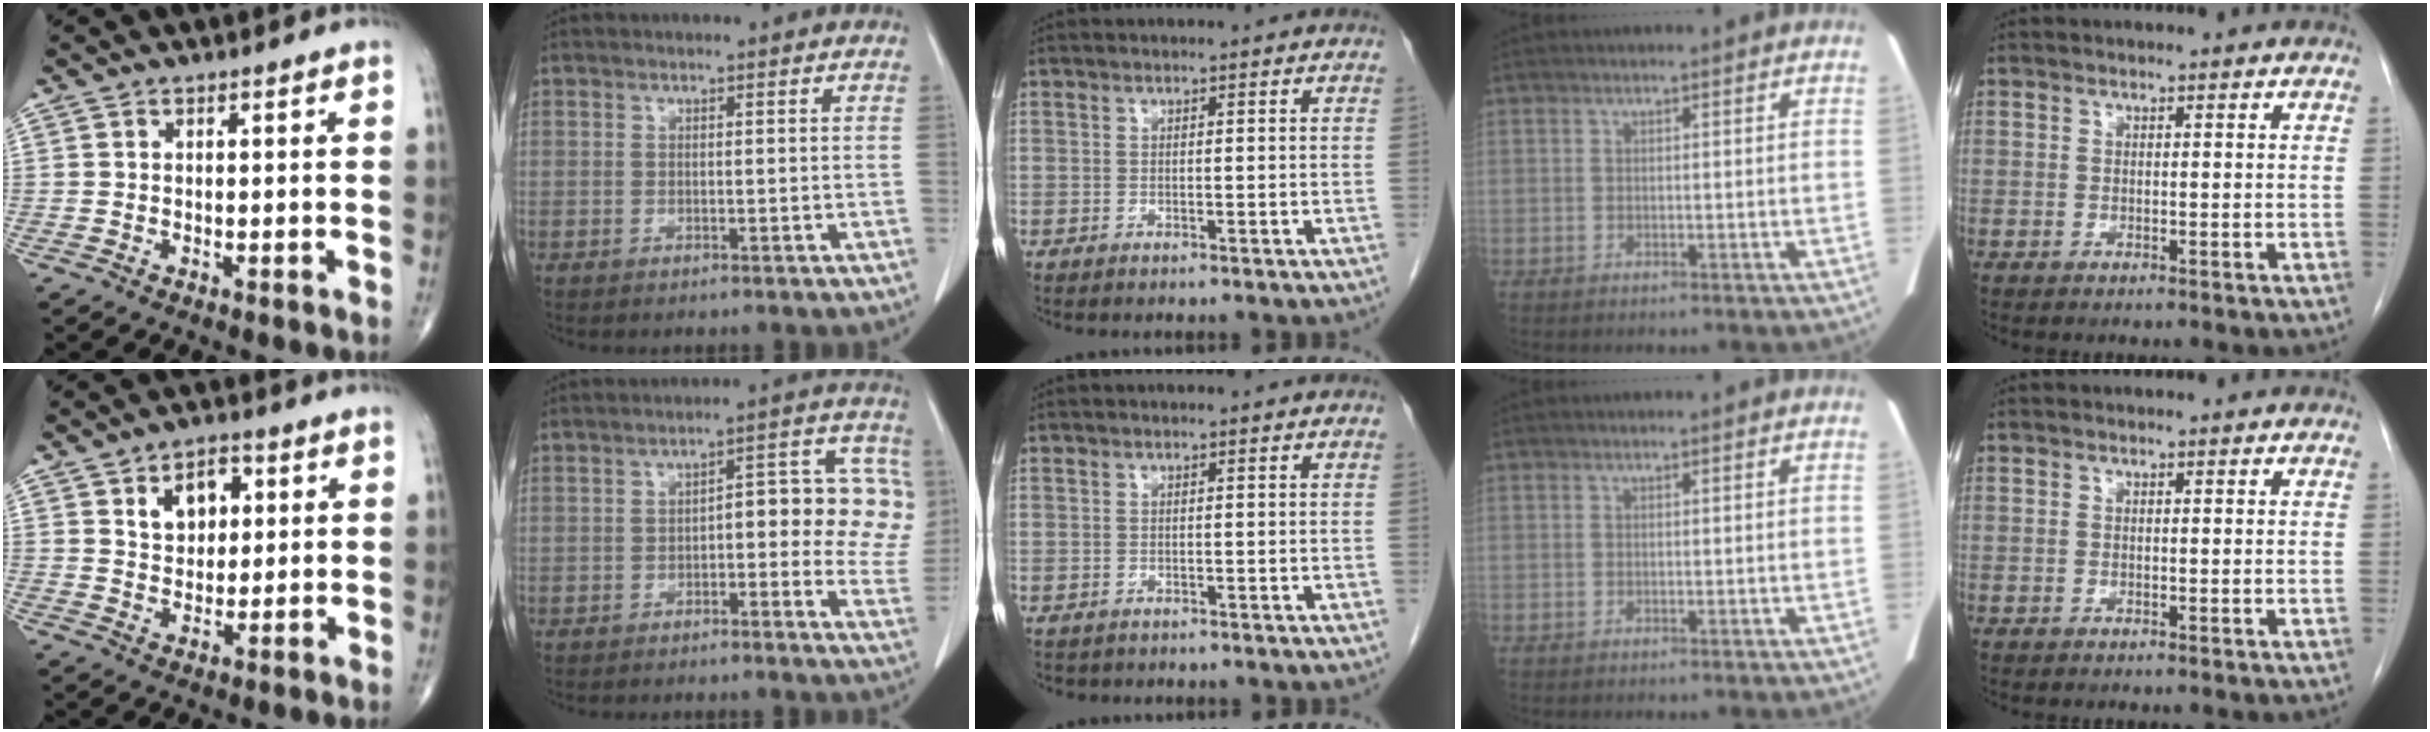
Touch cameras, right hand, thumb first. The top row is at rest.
{"thumb": {"total": 7.5, "force": [2.7, 5.1, 4.8], "torque": [-0.041, -0.009, 0.042]}, "index": {"total": 12.6, "force": [0.8, 5.0, 11.5], "torque": [-0.128, 0.036, 0.009]}, "middle": {"total": 1.3, "force": [-1.0, 0.8, 0.2], "torque": [-0.013, 0.000, -0.013]}}